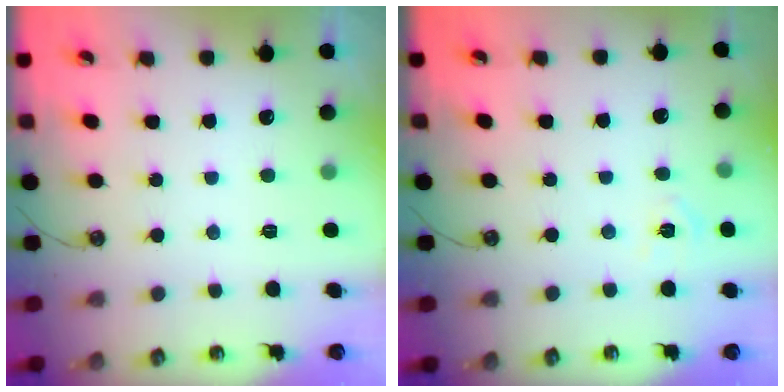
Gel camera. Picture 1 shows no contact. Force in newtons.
{"total": 4.8, "press": 4.7, "slide": 0.6}